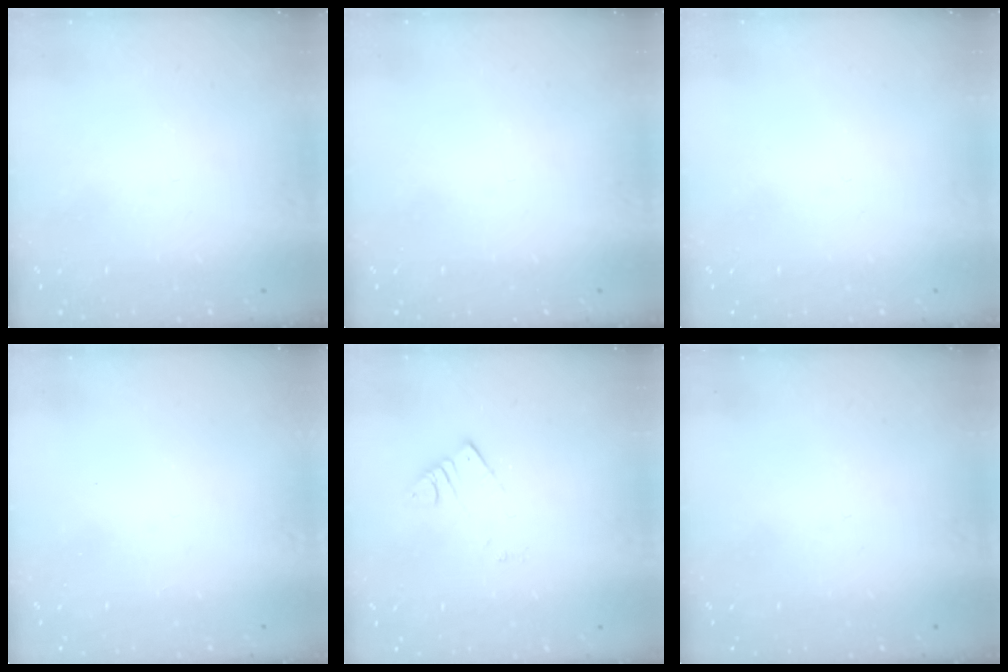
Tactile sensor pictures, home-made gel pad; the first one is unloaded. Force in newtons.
{"total": 0.0}
{"total": 0.0}
{"total": 3.4, "press": 3.3, "slide": 0.5}
{"total": 2.8, "press": 2.7, "slide": 0.3}
{"total": 0.0}